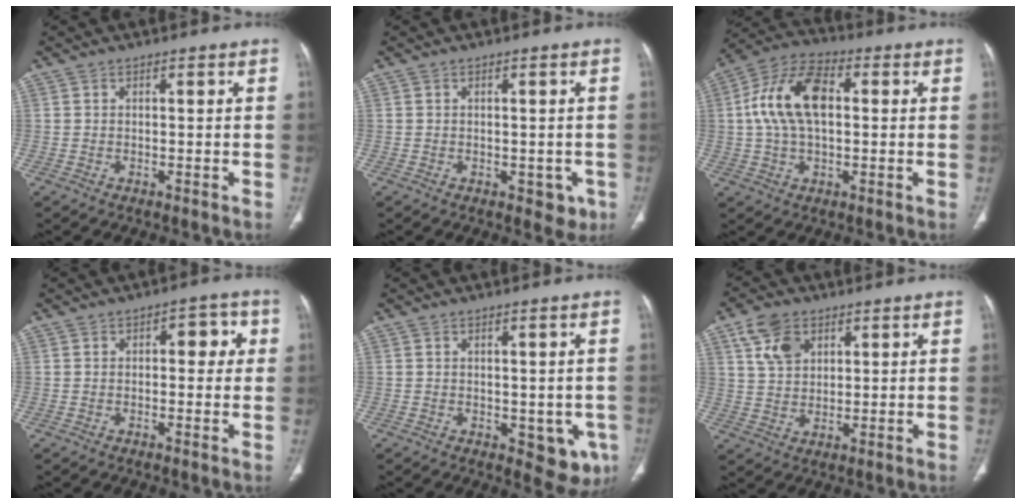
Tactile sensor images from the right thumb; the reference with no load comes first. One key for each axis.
{"total": 3.2, "fx": -0.9, "fy": 2.3, "fz": 2.1, "tx": -0.002, "ty": 0.001, "tz": -0.005}
{"total": 13.9, "fx": 1.7, "fy": 8.0, "fz": 11.2, "tx": -0.215, "ty": 0.029, "tz": 0.024}
{"total": 5.0, "fx": 1.0, "fy": 2.8, "fz": 4.1, "tx": -0.024, "ty": 0.009, "tz": 0.005}
{"total": 6.2, "fx": -1.2, "fy": 3.7, "fz": 4.8, "tx": -0.027, "ty": -0.009, "tz": -0.004}
{"total": 7.8, "fx": 3.7, "fy": 5.3, "fz": 4.4, "tx": -0.062, "ty": -0.012, "tz": 0.075}